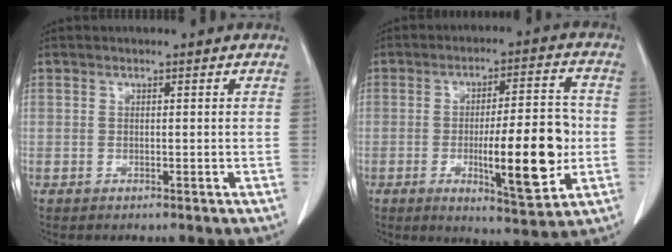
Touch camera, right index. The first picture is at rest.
{"total": 13.7, "force": [-2.4, 2.8, 13.2], "torque": [-0.192, 0.001, -0.029]}